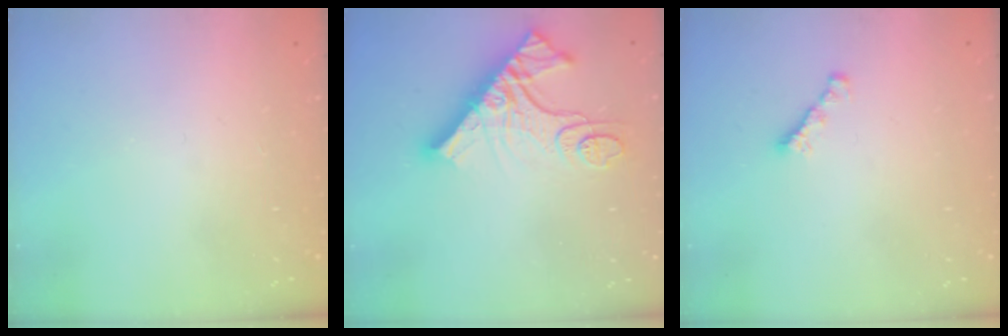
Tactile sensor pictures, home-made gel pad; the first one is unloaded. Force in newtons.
{"total": 14.8, "press": 14.7, "slide": 1.5}
{"total": 1.6, "press": 1.5, "slide": 0.5}